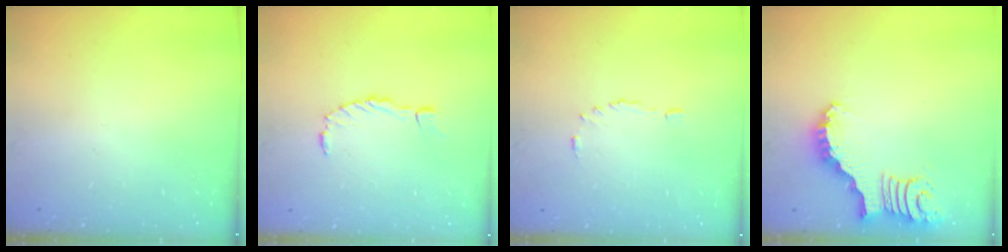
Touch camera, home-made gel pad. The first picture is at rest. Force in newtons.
{"total": 1.2, "press": 1.2, "slide": 0.3}
{"total": 3.9, "press": 3.8, "slide": 0.5}
{"total": 2.6, "press": 2.6, "slide": 0.3}